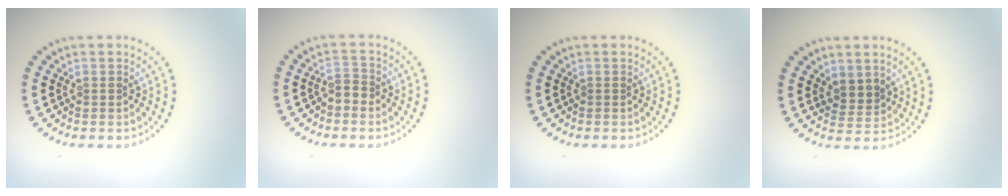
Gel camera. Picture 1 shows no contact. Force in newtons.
{"total": 1.4, "press": 1.2, "slide": 0.6}
{"total": 0.0}
{"total": 1.9, "press": 1.5, "slide": 1.2}